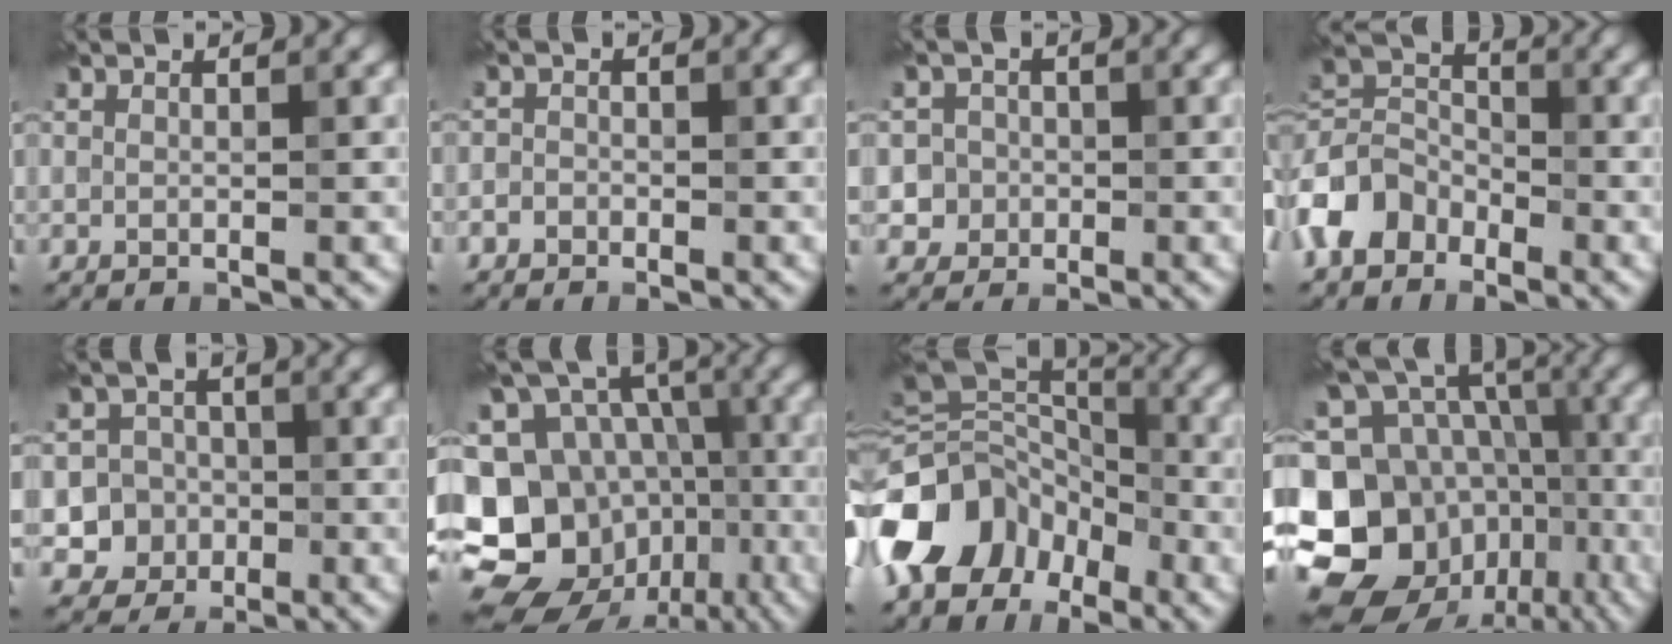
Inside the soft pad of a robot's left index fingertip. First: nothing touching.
{"total": 1.2, "force": [-0.7, 1.0, 0.2], "torque": [0.012, 0.003, -0.016]}
{"total": 3.3, "force": [-0.7, 3.2, 0.4], "torque": [0.025, 0.011, -0.024]}
{"total": 5.1, "force": [-2.7, 3.7, 2.1], "torque": [-0.039, 0.008, -0.075]}
{"total": 5.6, "force": [-1.6, 5.3, 1.0], "torque": [0.010, -0.001, -0.047]}
{"total": 18.6, "force": [-5.0, 16.3, 7.4], "torque": [-0.161, 0.000, -0.069]}
{"total": 12.9, "force": [-5.4, 9.9, 6.2], "torque": [-0.135, 0.015, -0.109]}
{"total": 20.5, "force": [-6.0, 17.2, 9.3], "torque": [-0.191, -0.003, -0.093]}